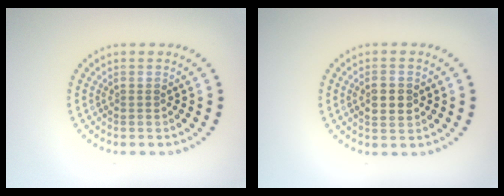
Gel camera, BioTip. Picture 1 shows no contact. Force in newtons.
{"total": 2.1, "press": 2.0, "slide": 0.2}